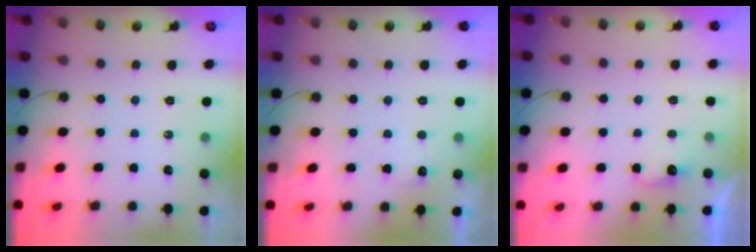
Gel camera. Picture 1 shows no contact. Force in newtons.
{"total": 6.8, "press": 6.7, "slide": 1.4}
{"total": 3.7, "press": 3.5, "slide": 1.0}